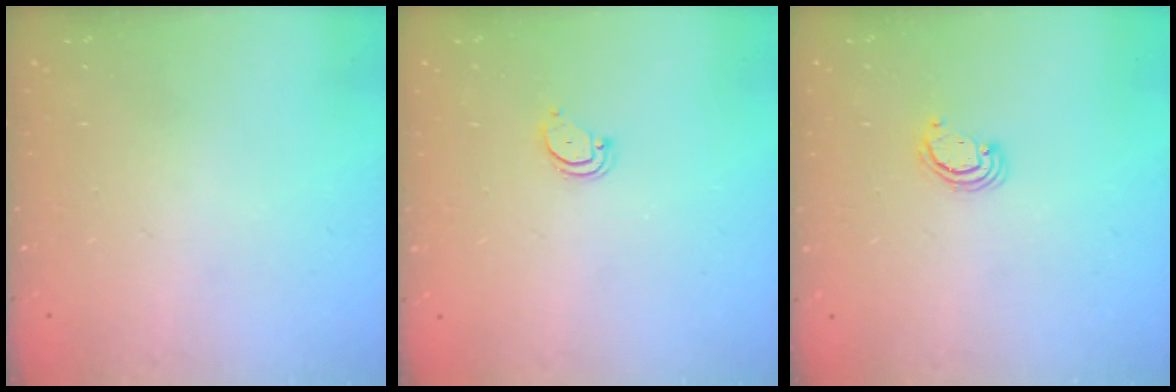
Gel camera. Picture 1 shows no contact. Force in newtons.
{"total": 3.0, "press": 3.0, "slide": 0.3}
{"total": 2.6, "press": 2.5, "slide": 0.3}